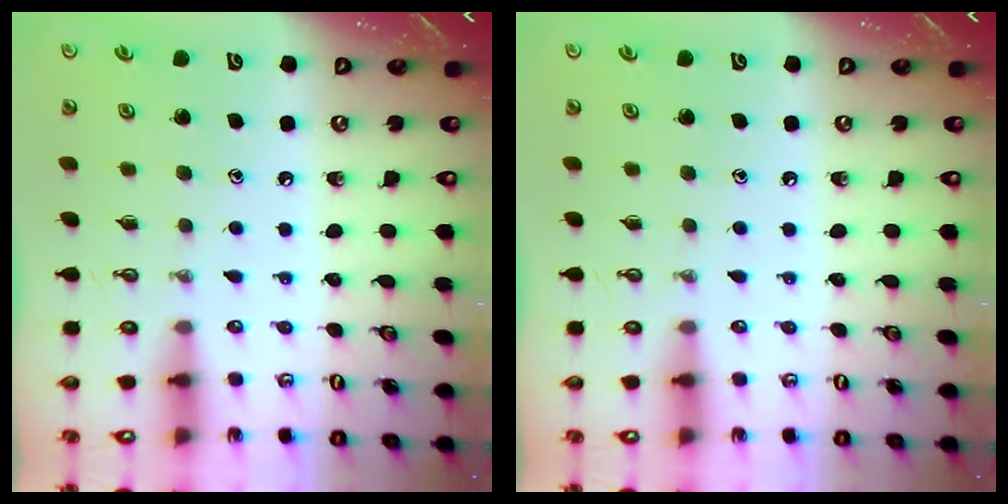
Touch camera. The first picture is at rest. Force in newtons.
{"total": 0.0}